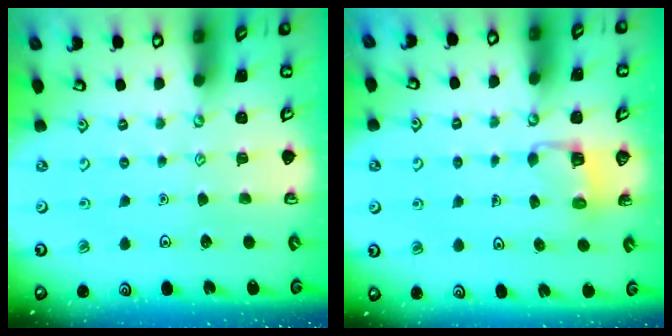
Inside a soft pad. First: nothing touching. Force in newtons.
{"total": 2.8, "press": 2.8, "slide": 0.2}